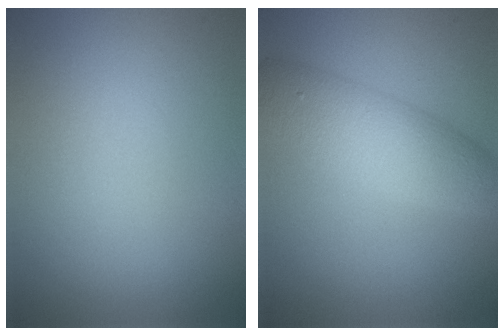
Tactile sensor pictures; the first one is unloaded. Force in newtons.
{"total": 5.4, "press": 5.4, "slide": 0.1}